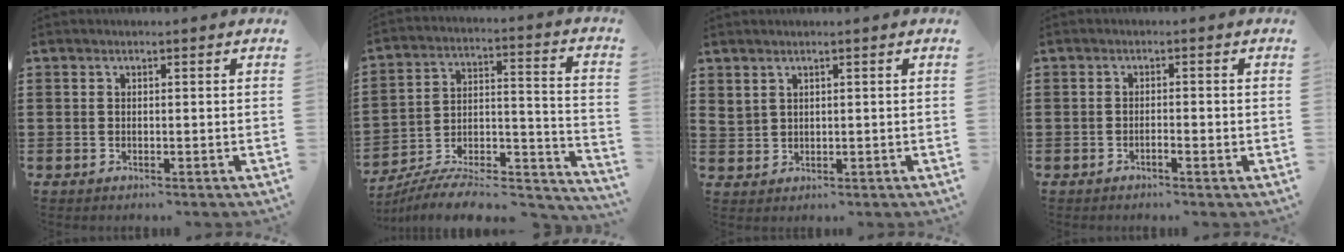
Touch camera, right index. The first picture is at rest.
{"total": 9.1, "force": [-8.3, 1.6, 3.4], "torque": [-0.041, 0.010, -0.160]}
{"total": 1.7, "force": [1.4, 0.9, 0.4], "torque": [-0.013, 0.002, 0.028]}
{"total": 1.2, "force": [-0.7, 0.1, 0.9], "torque": [-0.016, -0.004, -0.013]}